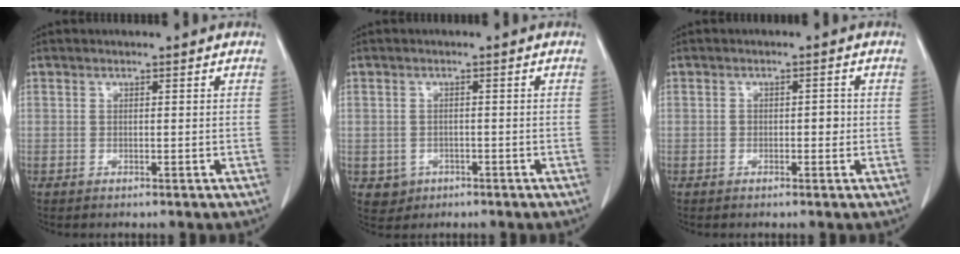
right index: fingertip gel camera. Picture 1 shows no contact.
{"total": 2.9, "force": [-1.0, 2.6, 0.4], "torque": [-0.002, 0.007, -0.006]}
{"total": 1.7, "force": [-0.2, 0.9, 1.4], "torque": [-0.018, 0.005, 0.000]}